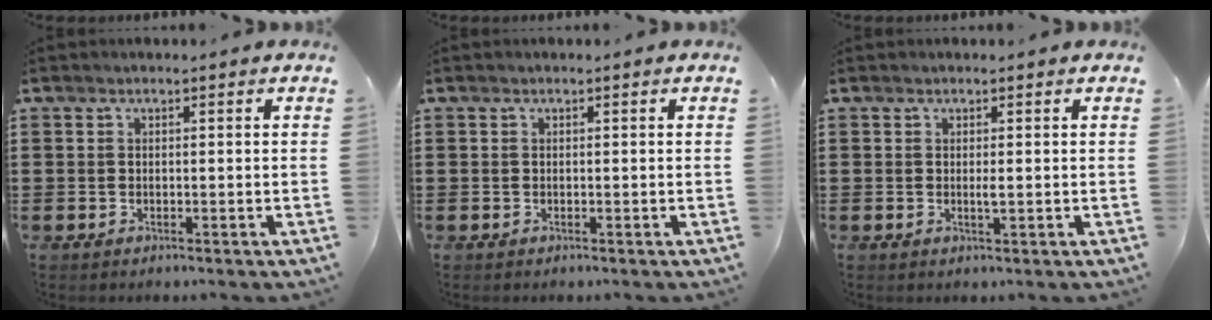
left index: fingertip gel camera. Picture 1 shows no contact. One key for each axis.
{"total": 0.0}
{"total": 1.2, "fx": 0.1, "fy": 0.1, "fz": 1.2, "tx": -0.023, "ty": -0.003, "tz": 0.001}